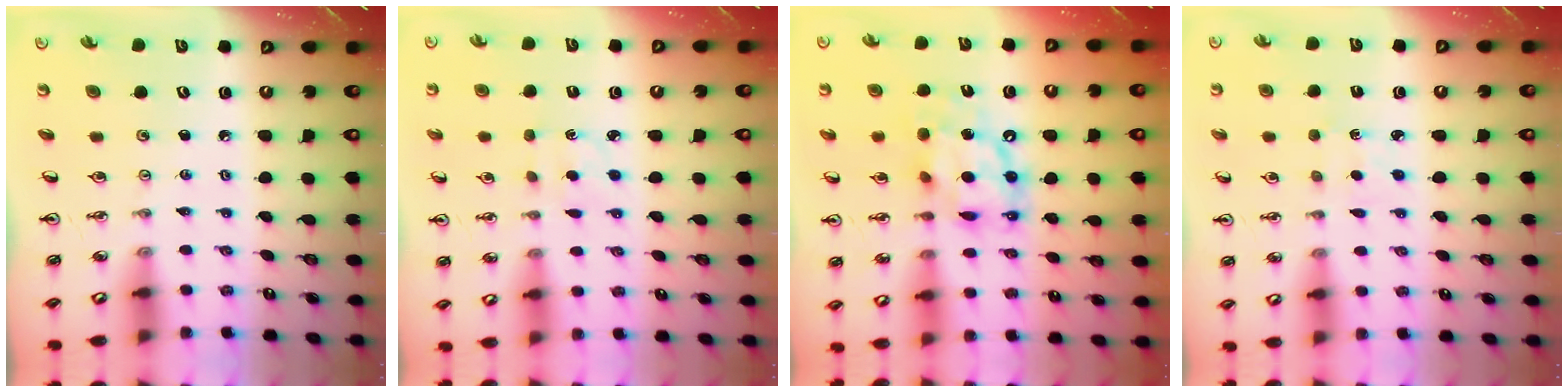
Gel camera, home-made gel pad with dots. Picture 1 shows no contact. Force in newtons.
{"total": 1.6, "press": 1.5, "slide": 0.5}
{"total": 12.2, "press": 12.1, "slide": 1.1}
{"total": 1.3, "press": 1.2, "slide": 0.3}